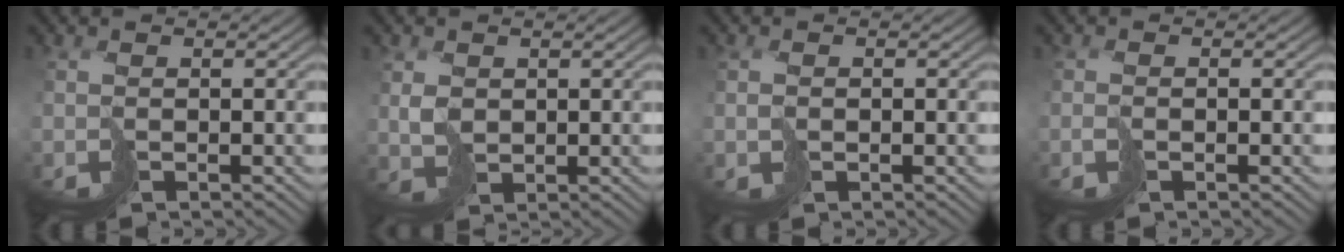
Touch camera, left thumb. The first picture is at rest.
{"total": 2.2, "force": [1.2, 1.6, 0.6], "torque": [-0.015, -0.001, 0.034]}
{"total": 0.9, "force": [0.2, 0.6, 0.6], "torque": [-0.011, -0.003, 0.008]}
{"total": 1.0, "force": [-0.5, 0.3, 0.8], "torque": [-0.016, -0.002, -0.011]}